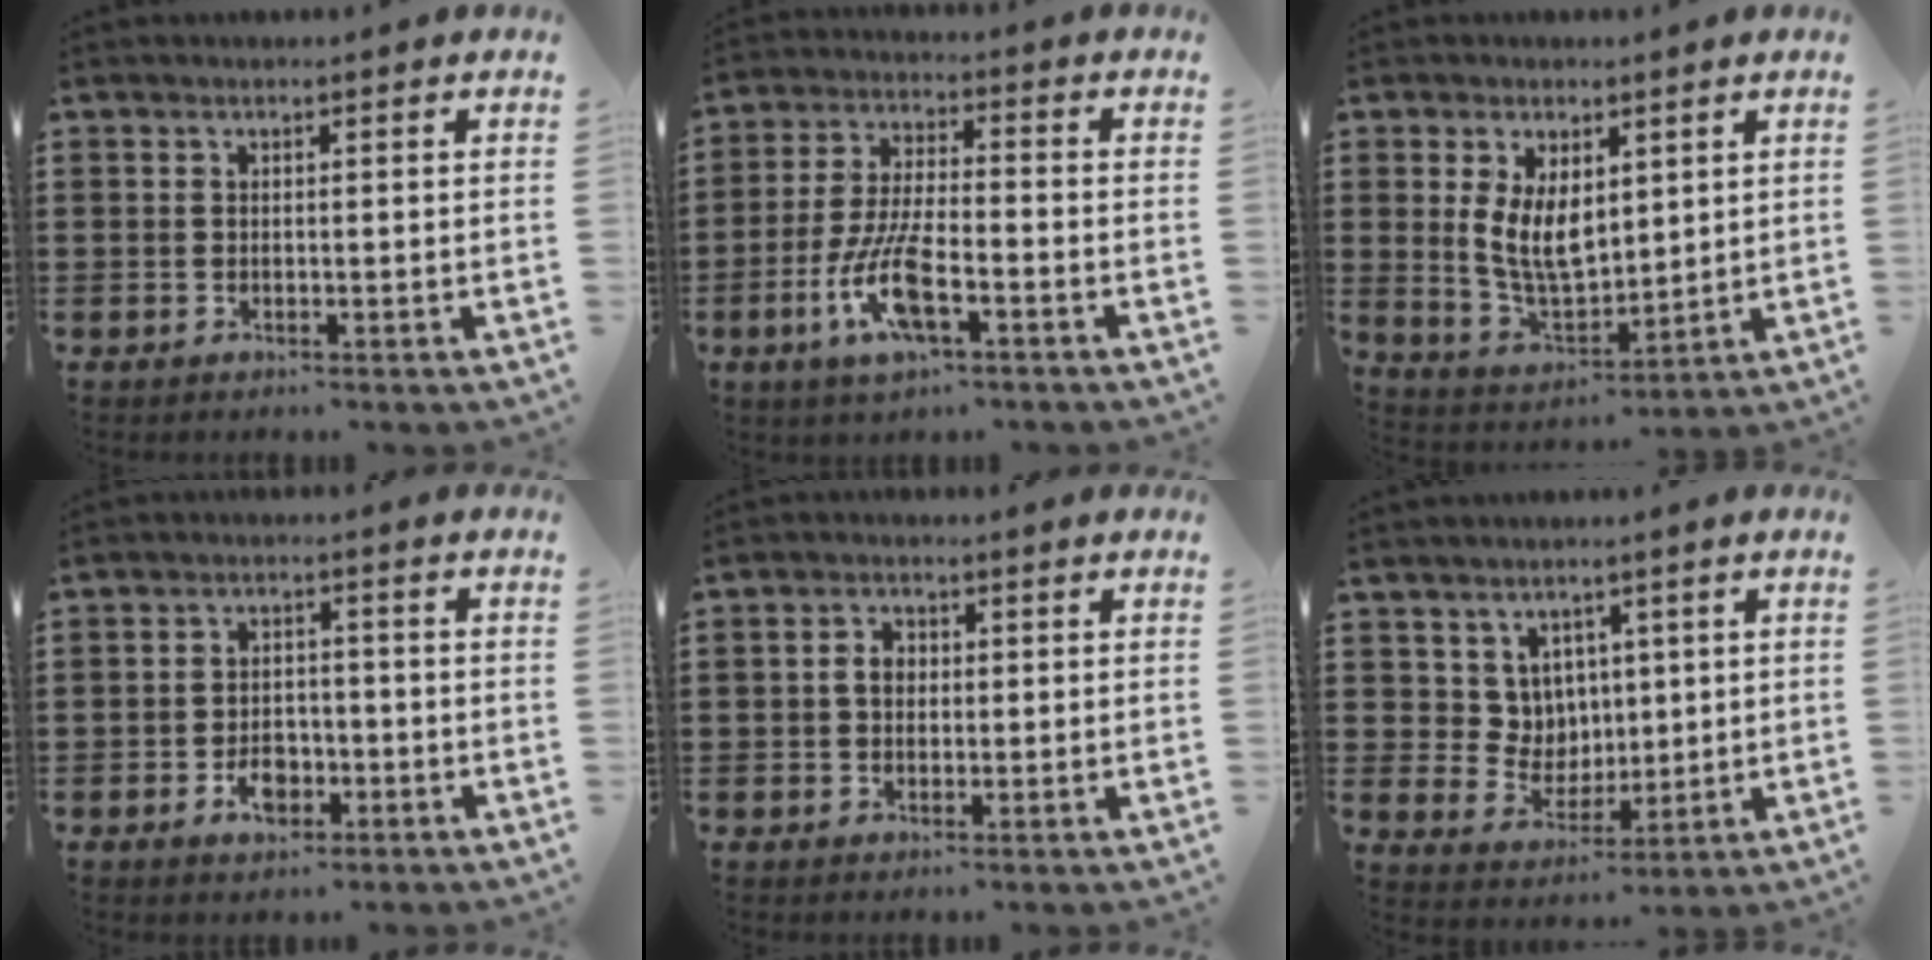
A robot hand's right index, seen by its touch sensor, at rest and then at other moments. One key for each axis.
{"total": 9.8, "fx": -4.1, "fy": 2.8, "fz": 8.5, "tx": -0.189, "ty": -0.013, "tz": -0.077}
{"total": 7.3, "fx": 2.1, "fy": 4.3, "fz": 5.5, "tx": -0.114, "ty": -0.001, "tz": 0.039}
{"total": 4.1, "fx": -2.0, "fy": 2.5, "fz": 2.7, "tx": -0.040, "ty": 0.000, "tz": -0.036}
{"total": 2.6, "fx": 0.1, "fy": 1.9, "fz": 1.7, "tx": -0.037, "ty": 0.009, "tz": 0.001}
{"total": 5.8, "fx": 3.1, "fy": 4.9, "fz": 0.8, "tx": -0.045, "ty": -0.002, "tz": 0.060}